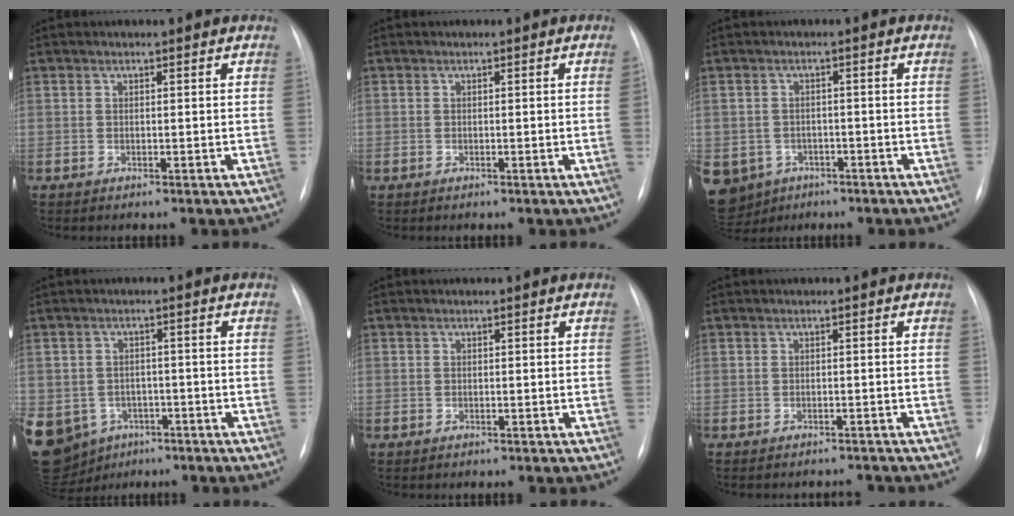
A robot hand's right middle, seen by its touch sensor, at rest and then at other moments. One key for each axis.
{"total": 0.8, "fx": -0.1, "fy": -0.2, "fz": 0.7, "tx": -0.012, "ty": 0.001, "tz": 0.002}
{"total": 10.6, "fx": -5.4, "fy": 8.8, "fz": 2.4, "tx": -0.080, "ty": 0.003, "tz": -0.068}
{"total": 18.5, "fx": -8.0, "fy": 15.1, "fz": 7.0, "tx": -0.221, "ty": 0.006, "tz": -0.102}
{"total": 0.0}
{"total": 3.3, "fx": -3.2, "fy": 0.6, "fz": 0.2, "tx": 0.004, "ty": -0.003, "tz": -0.037}